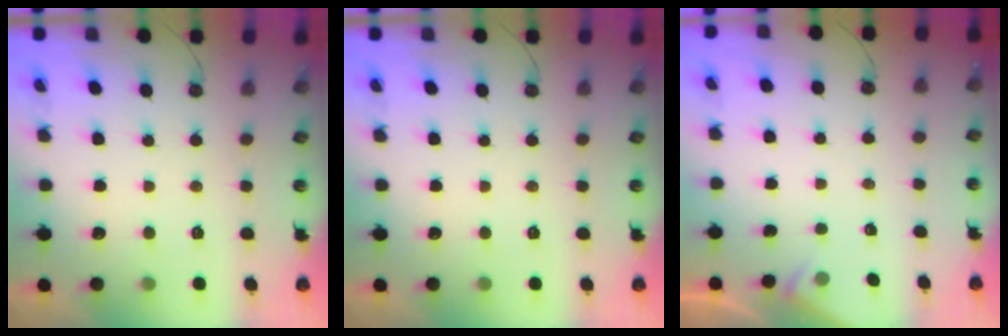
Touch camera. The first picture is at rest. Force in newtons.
{"total": 0.0}
{"total": 2.8, "press": 2.7, "slide": 0.4}